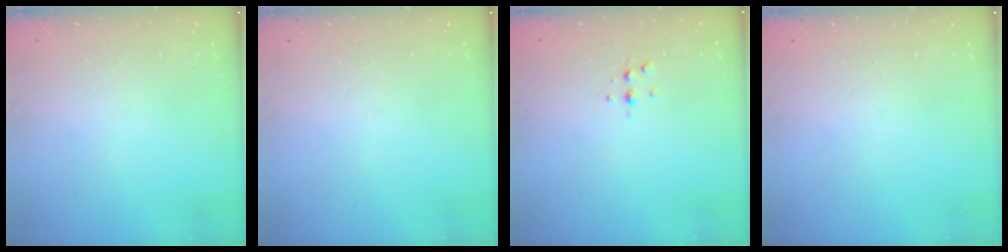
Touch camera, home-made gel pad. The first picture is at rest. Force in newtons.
{"total": 0.0}
{"total": 4.4, "press": 4.3, "slide": 0.5}
{"total": 0.0}